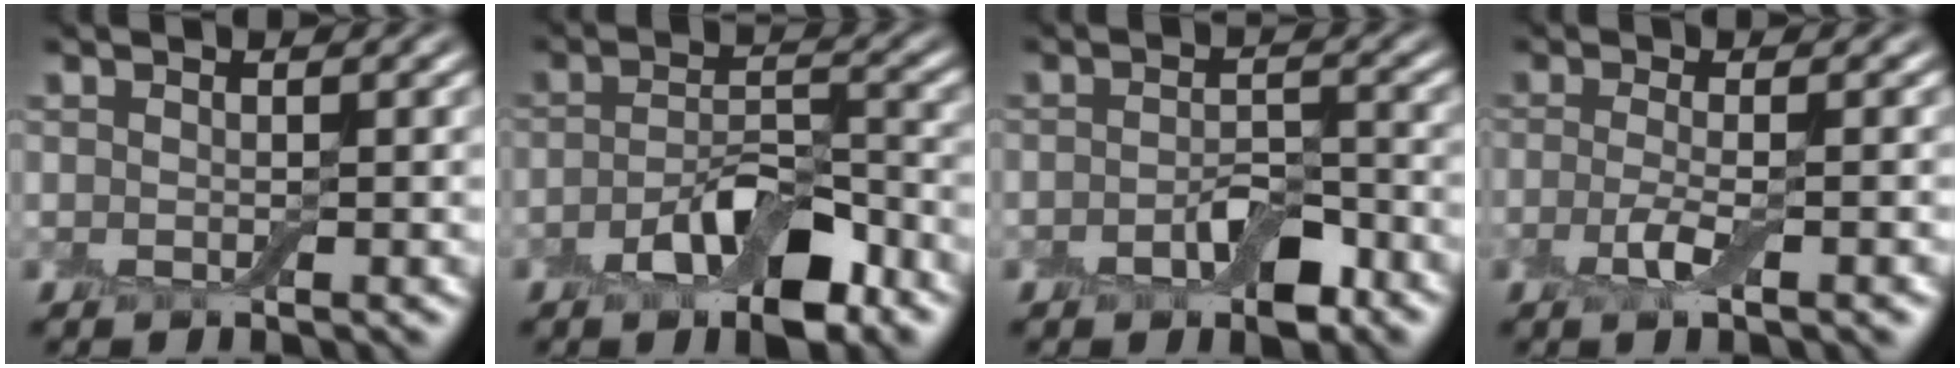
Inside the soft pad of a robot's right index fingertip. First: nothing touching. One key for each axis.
{"total": 6.6, "fx": -3.2, "fy": 2.7, "fz": 5.0, "tx": -0.086, "ty": 0.003, "tz": -0.059}
{"total": 3.8, "fx": -1.8, "fy": 1.9, "fz": 2.9, "tx": -0.043, "ty": 0.003, "tz": -0.027}
{"total": 2.9, "fx": -1.0, "fy": 0.7, "fz": 2.7, "tx": -0.057, "ty": -0.005, "tz": -0.023}